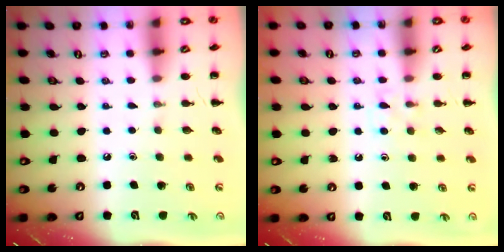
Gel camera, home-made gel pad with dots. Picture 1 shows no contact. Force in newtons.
{"total": 5.8, "press": 5.6, "slide": 1.6}